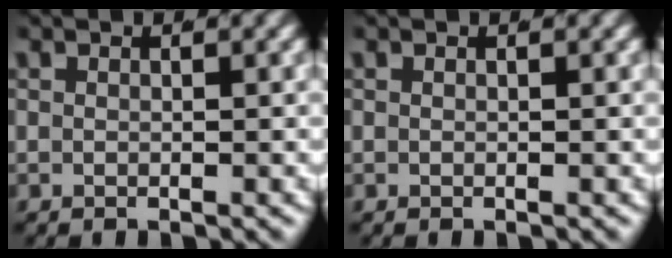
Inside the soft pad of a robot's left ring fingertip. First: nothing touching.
{"total": 0.0}